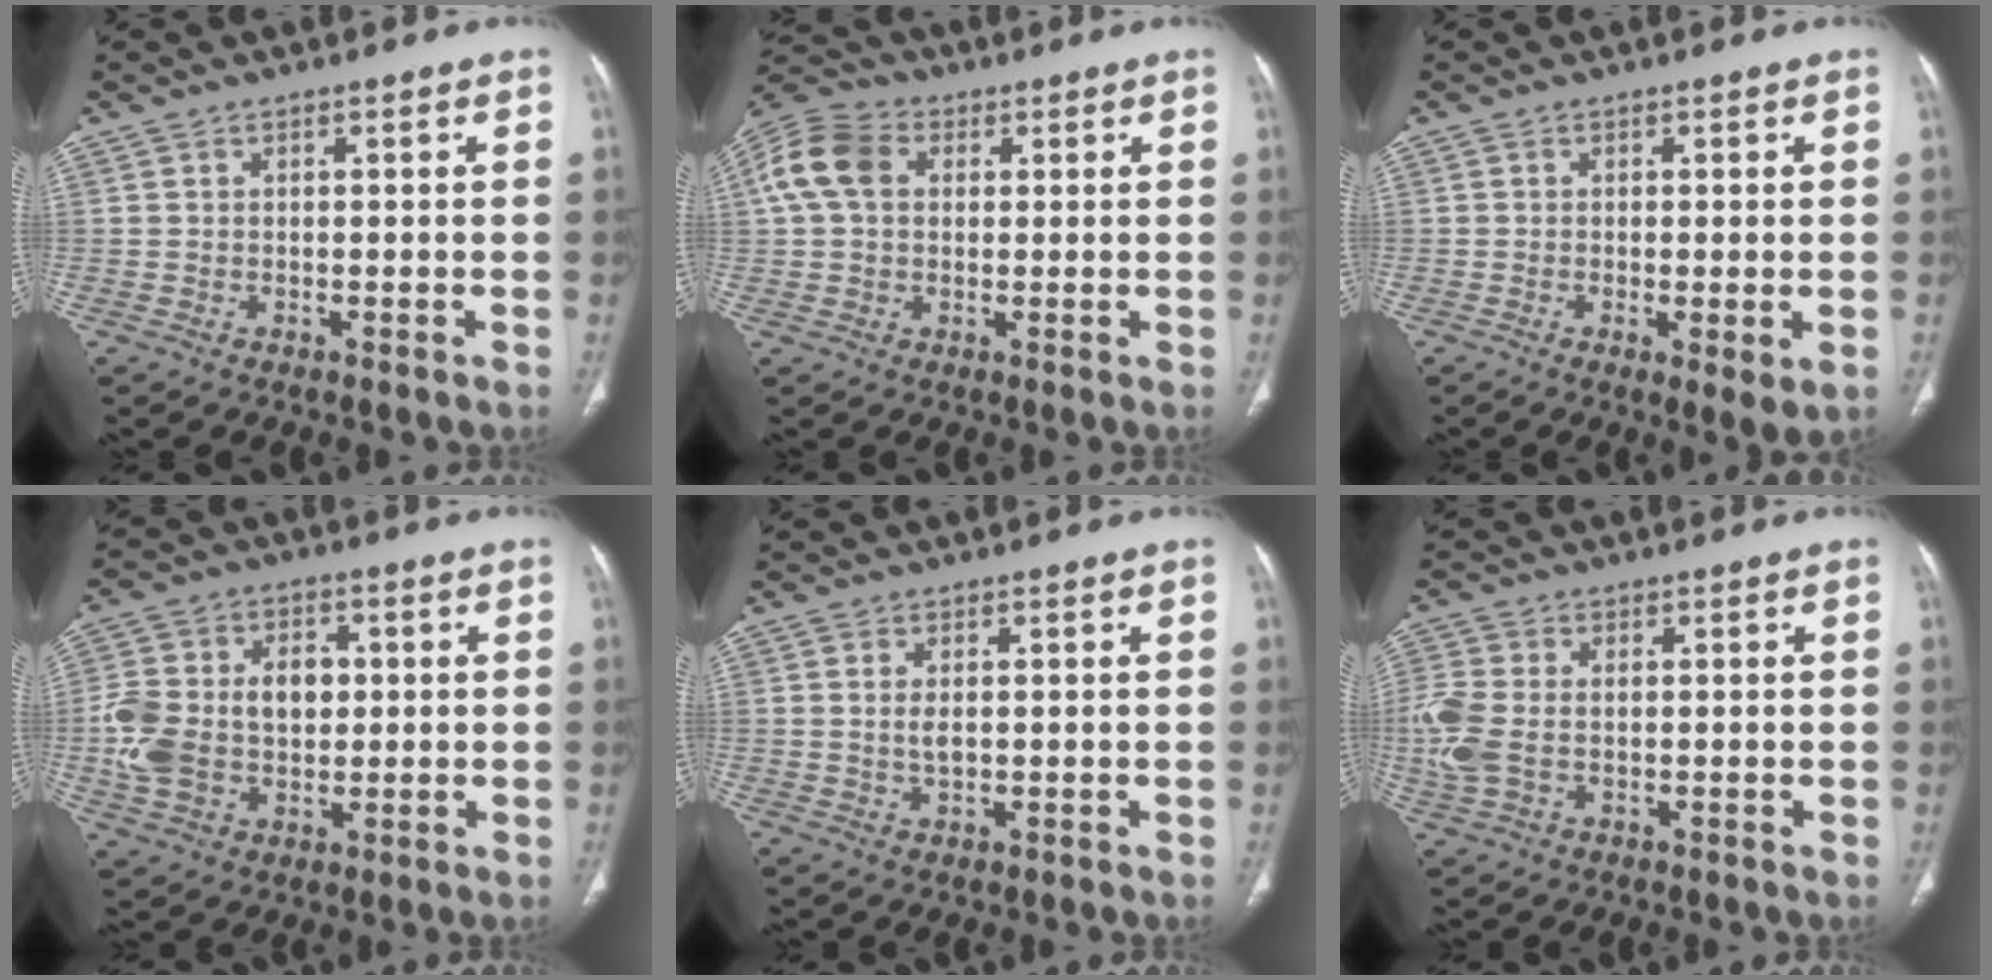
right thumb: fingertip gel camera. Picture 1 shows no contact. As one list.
[{"total": 10.4, "force": [2.3, 7.6, 6.6], "torque": [-0.134, 0.024, 0.037]}, {"total": 3.9, "force": [-0.8, 0.9, 3.7], "torque": [-0.066, -0.015, -0.014]}, {"total": 14.4, "force": [0.2, 10.1, 10.3], "torque": [-0.190, 0.019, 0.010]}, {"total": 2.3, "force": [0.3, 1.2, 2.0], "torque": [-0.045, -0.002, 0.007]}, {"total": 8.3, "force": [-0.4, 5.4, 6.3], "torque": [-0.178, 0.010, -0.007]}]